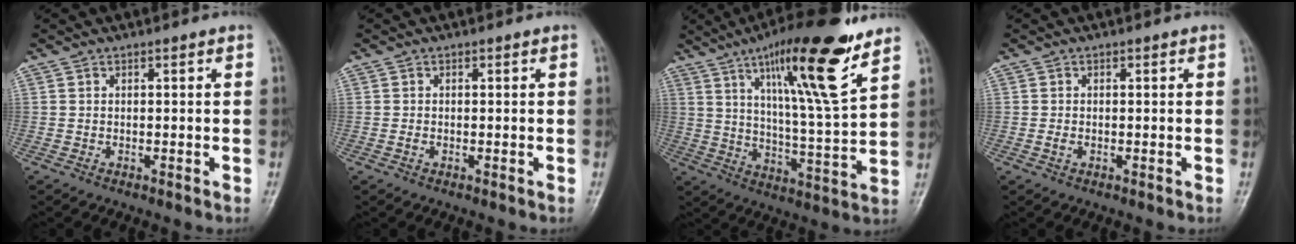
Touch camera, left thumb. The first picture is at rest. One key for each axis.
{"total": 0.7, "fx": -0.2, "fy": 0.5, "fz": 0.4, "tx": -0.008, "ty": -0.001, "tz": -0.006}
{"total": 19.6, "fx": 11.3, "fy": 3.0, "fz": 15.8, "tx": -0.238, "ty": -0.052, "tz": 0.183}
{"total": 1.0, "fx": -0.2, "fy": 0.7, "fz": 0.7, "tx": -0.016, "ty": -0.002, "tz": -0.007}